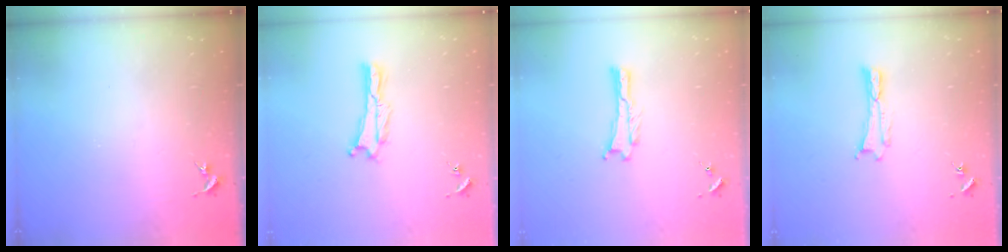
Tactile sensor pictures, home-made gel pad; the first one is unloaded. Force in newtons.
{"total": 0.0}
{"total": 0.0}
{"total": 0.0}